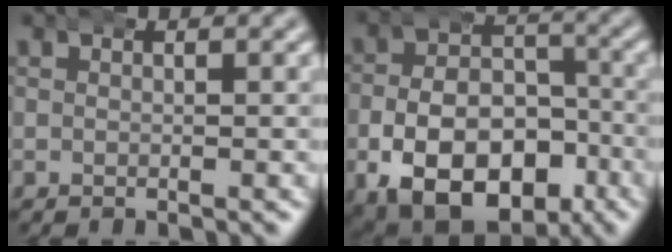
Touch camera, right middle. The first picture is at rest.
{"total": 13.1, "force": [-6.0, 9.0, 7.4], "torque": [-0.136, -0.047, -0.079]}